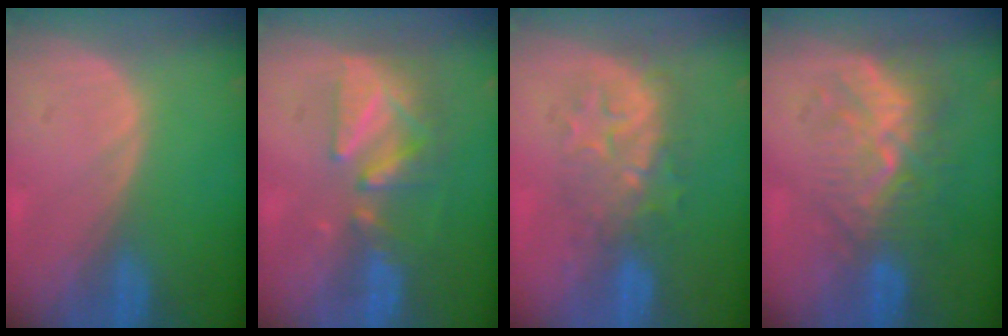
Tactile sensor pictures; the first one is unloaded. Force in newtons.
{"total": 8.7, "press": 7.7, "slide": 3.9}
{"total": 7.9, "press": 7.4, "slide": 2.7}
{"total": 9.5, "press": 8.6, "slide": 4.1}